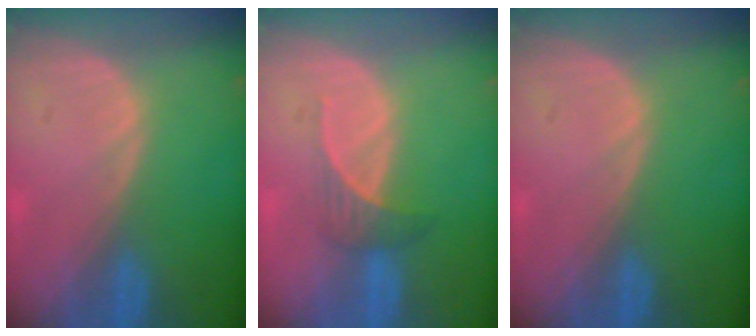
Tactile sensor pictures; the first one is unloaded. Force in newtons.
{"total": 2.8, "press": 2.7, "slide": 0.9}
{"total": 0.0}